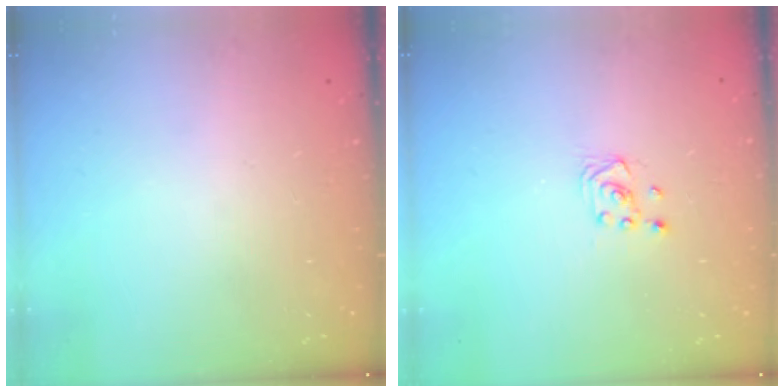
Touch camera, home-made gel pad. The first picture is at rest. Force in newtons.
{"total": 3.1, "press": 2.8, "slide": 1.3}